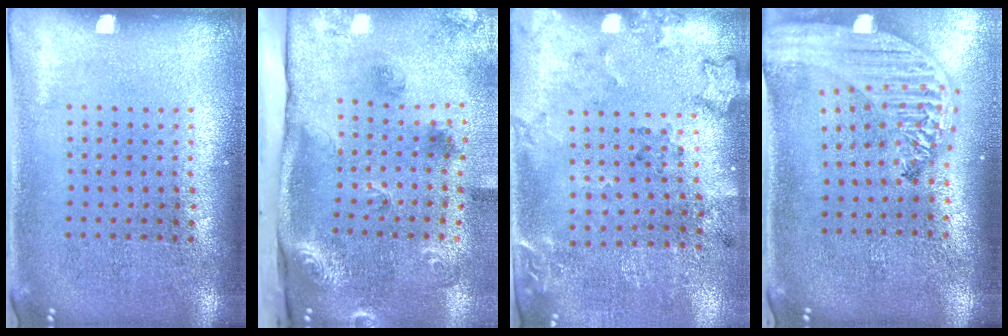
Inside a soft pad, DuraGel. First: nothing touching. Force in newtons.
{"total": 2.8, "press": 1.9, "slide": 2.1}
{"total": 2.0, "press": 1.5, "slide": 1.4}
{"total": 2.7, "press": 2.2, "slide": 1.5}